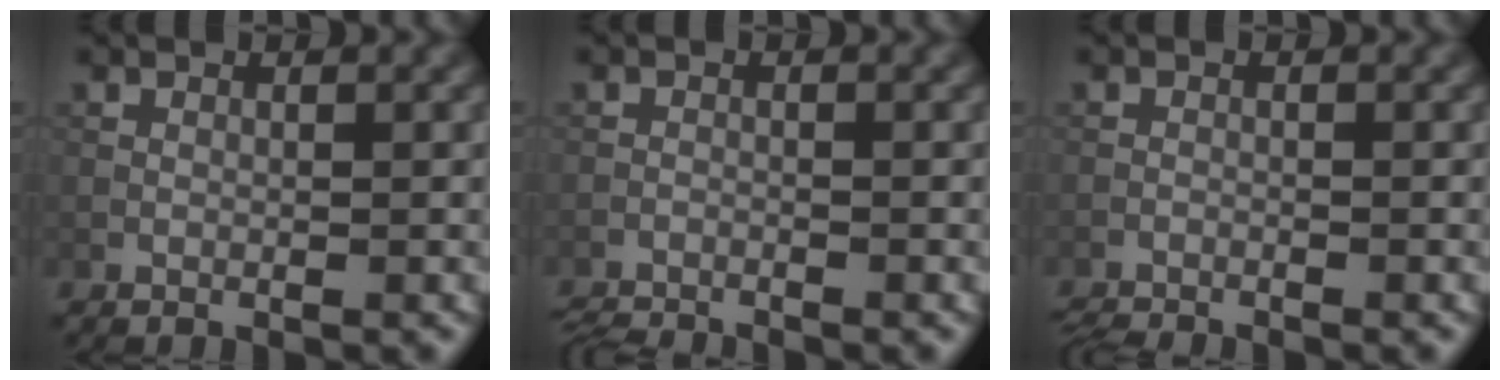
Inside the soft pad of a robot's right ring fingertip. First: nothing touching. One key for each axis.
{"total": 3.1, "fx": -3.0, "fy": 0.1, "fz": 0.6, "tx": -0.020, "ty": -0.015, "tz": -0.059}
{"total": 2.3, "fx": -2.3, "fy": 0.0, "fz": 0.4, "tx": -0.018, "ty": -0.010, "tz": -0.046}